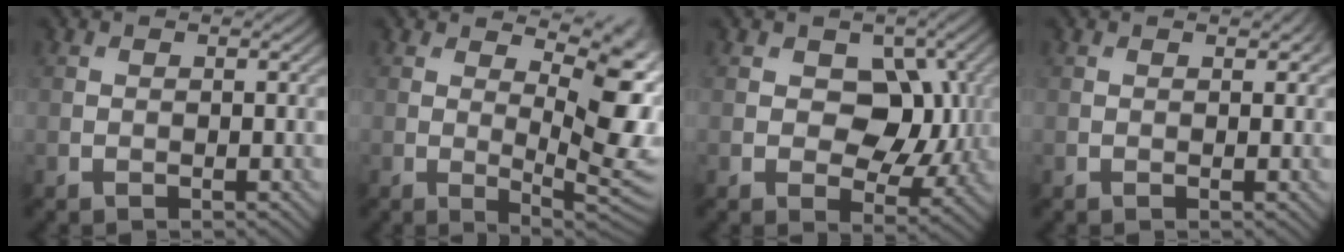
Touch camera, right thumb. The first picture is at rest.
{"total": 11.6, "force": [4.0, 5.0, 9.7], "torque": [-0.135, -0.004, 0.061]}
{"total": 7.6, "force": [0.8, 5.4, 5.4], "torque": [-0.072, -0.008, 0.003]}
{"total": 0.7, "force": [0.5, 0.3, 0.4], "torque": [-0.003, 0.000, 0.008]}